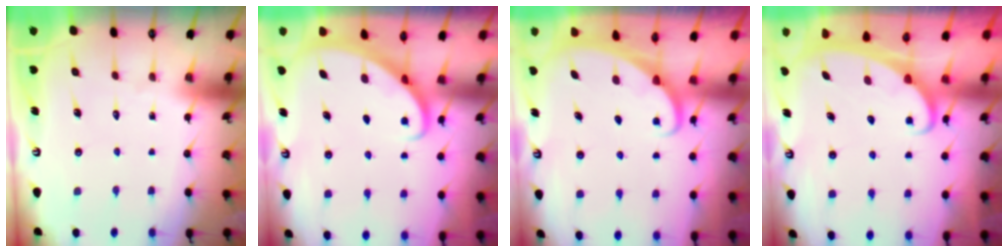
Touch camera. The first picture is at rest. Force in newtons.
{"total": 2.8, "press": 2.8, "slide": 0.2}
{"total": 1.8, "press": 1.8, "slide": 0.1}
{"total": 2.1, "press": 2.1, "slide": 0.3}